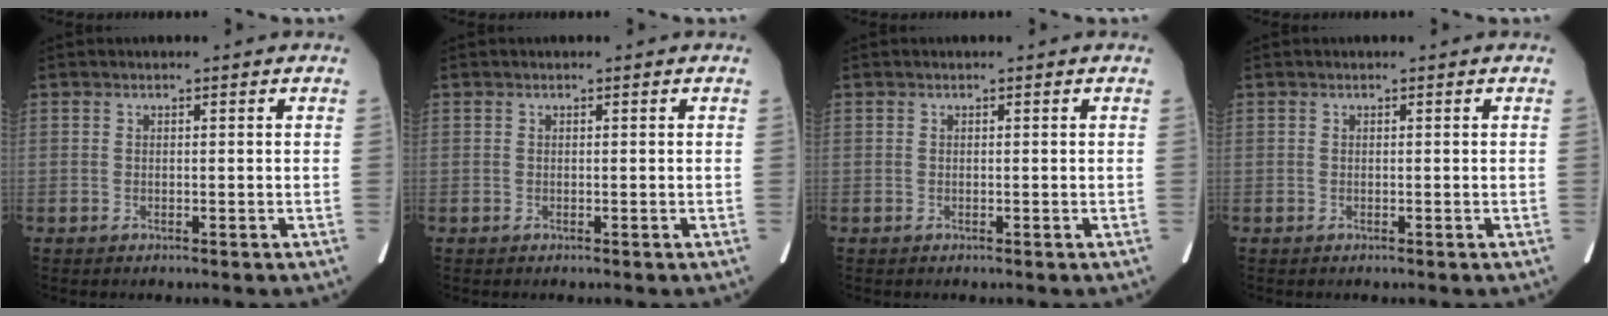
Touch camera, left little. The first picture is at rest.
{"total": 0.0}
{"total": 0.0}
{"total": 0.0}